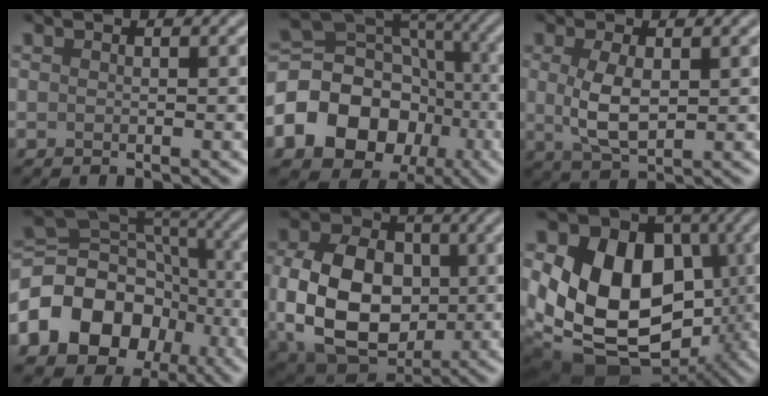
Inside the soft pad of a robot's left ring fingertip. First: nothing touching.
{"total": 13.1, "force": [-4.2, 10.6, 6.6], "torque": [-0.122, -0.001, -0.093]}
{"total": 3.9, "force": [0.4, 1.8, 3.5], "torque": [-0.078, -0.002, 0.011]}
{"total": 11.7, "force": [-4.4, 9.1, 5.9], "torque": [-0.113, 0.008, -0.090]}
{"total": 11.6, "force": [-0.6, 8.3, 8.0], "torque": [-0.167, -0.013, -0.010]}
{"total": 16.0, "force": [-1.2, 12.1, 10.5], "torque": [-0.160, 0.000, -0.034]}